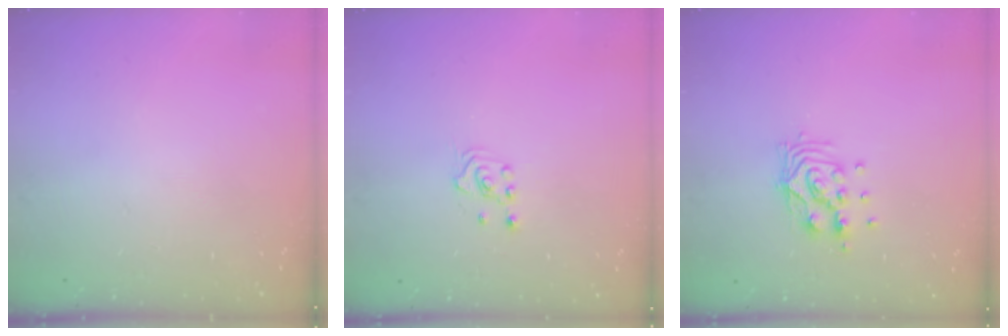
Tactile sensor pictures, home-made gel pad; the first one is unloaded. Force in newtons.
{"total": 1.6, "press": 1.5, "slide": 0.2}
{"total": 9.7, "press": 9.6, "slide": 0.8}